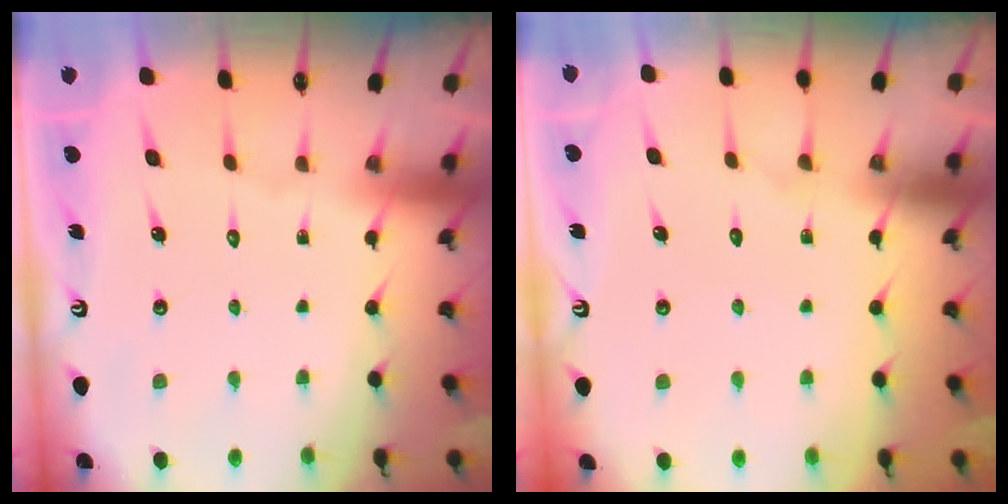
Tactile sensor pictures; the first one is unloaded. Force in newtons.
{"total": 2.9, "press": 2.9, "slide": 0.3}